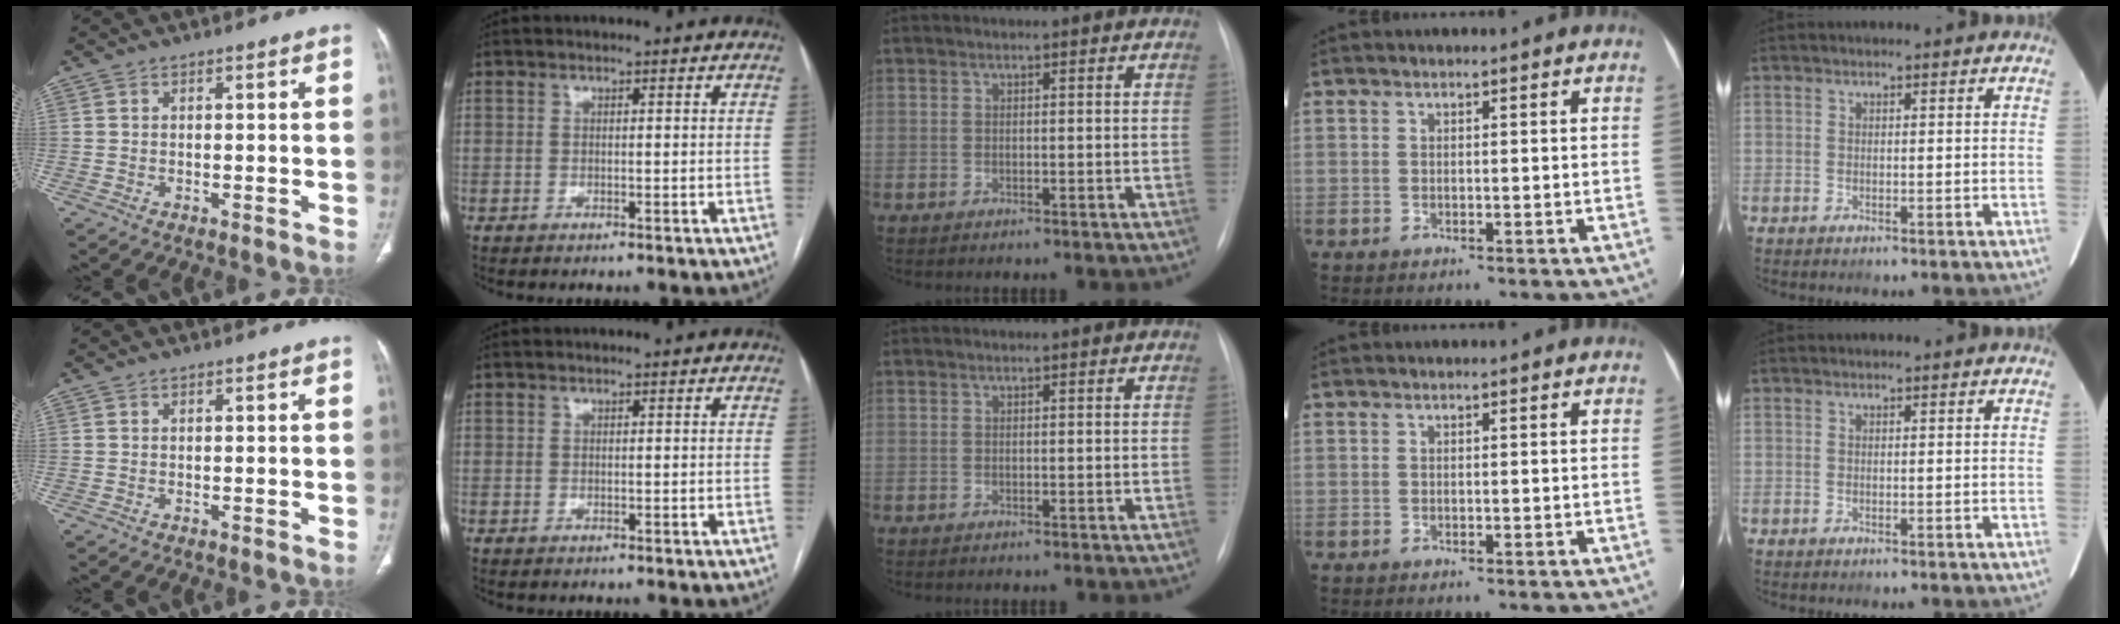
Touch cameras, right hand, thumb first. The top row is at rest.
{}